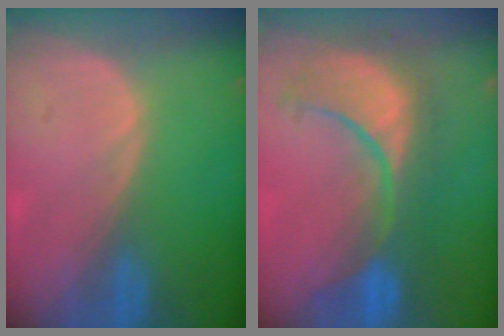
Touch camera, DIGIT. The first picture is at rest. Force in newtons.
{"total": 10.7, "press": 10.1, "slide": 3.7}